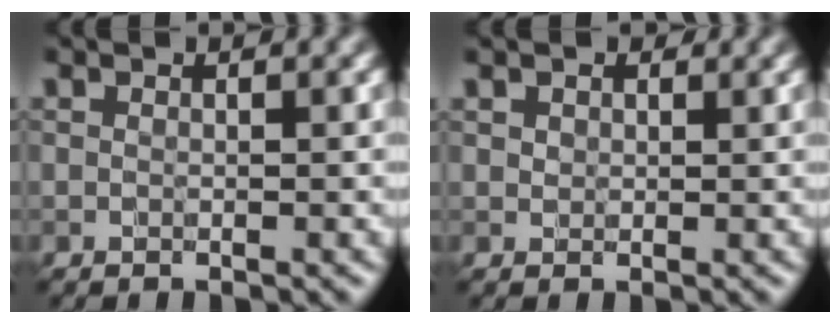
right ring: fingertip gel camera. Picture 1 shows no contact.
{"total": 1.4, "force": [1.0, 1.0, 0.3], "torque": [-0.013, 0.001, 0.021]}